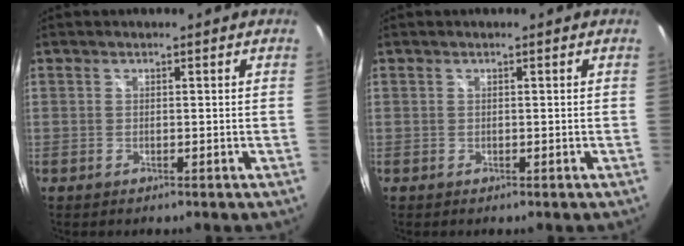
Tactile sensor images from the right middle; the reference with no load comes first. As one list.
[{"total": 0.0}]